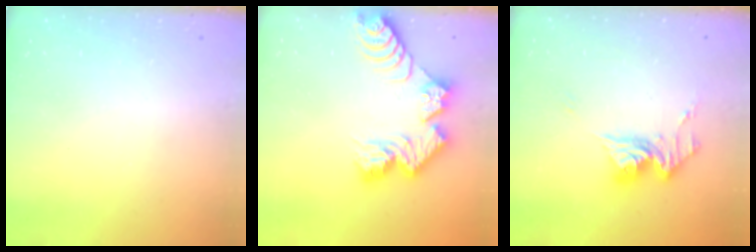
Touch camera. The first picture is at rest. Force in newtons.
{"total": 12.7, "press": 12.6, "slide": 1.0}
{"total": 12.3, "press": 12.3, "slide": 1.4}